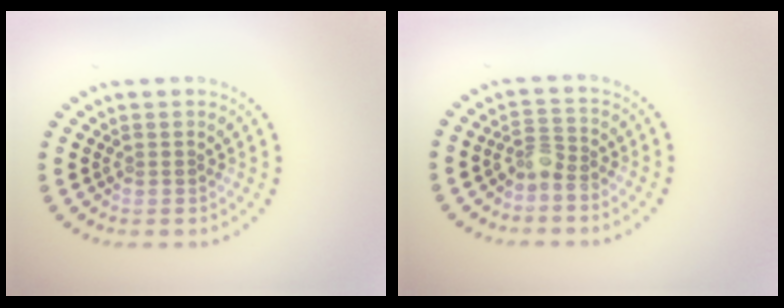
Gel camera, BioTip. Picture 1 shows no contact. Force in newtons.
{"total": 2.1, "press": 1.8, "slide": 1.1}